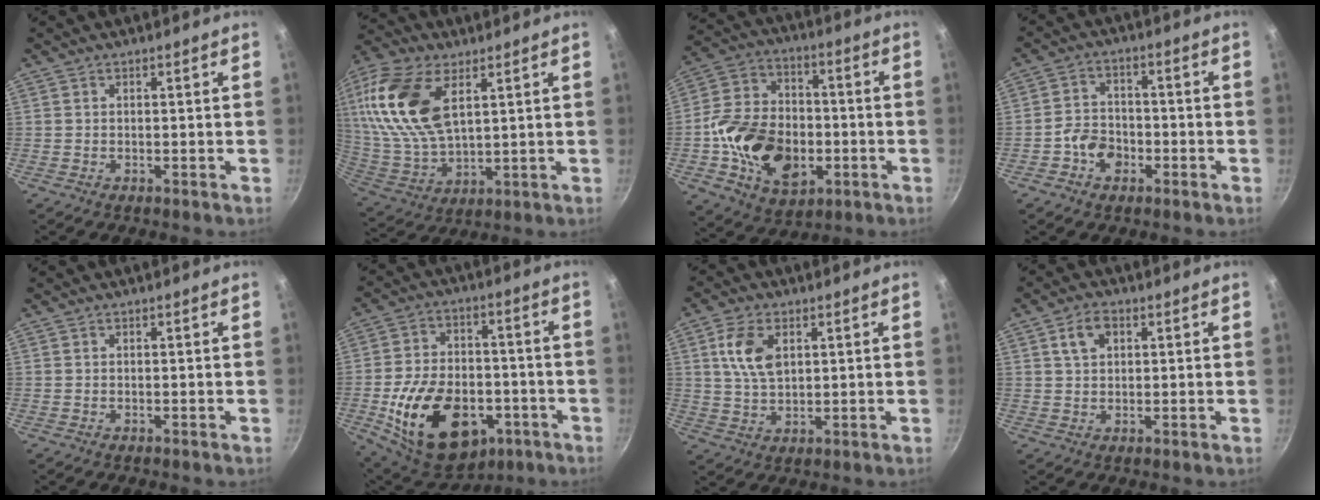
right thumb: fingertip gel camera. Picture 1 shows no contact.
{"total": 19.3, "force": [6.8, 10.5, 14.6], "torque": [-0.289, -0.022, 0.138]}
{"total": 19.6, "force": [-4.2, 13.9, 13.2], "torque": [-0.208, 0.030, -0.070]}
{"total": 5.9, "force": [-2.6, 4.4, 2.9], "torque": [-0.031, 0.025, -0.051]}
{"total": 0.0}
{"total": 23.3, "force": [-7.2, 15.2, 16.1], "torque": [-0.250, 0.030, -0.099]}
{"total": 8.2, "force": [2.5, 4.9, 6.1], "torque": [-0.111, -0.006, 0.049]}
{"total": 4.8, "force": [1.7, 3.2, 3.1], "torque": [-0.043, 0.003, 0.028]}